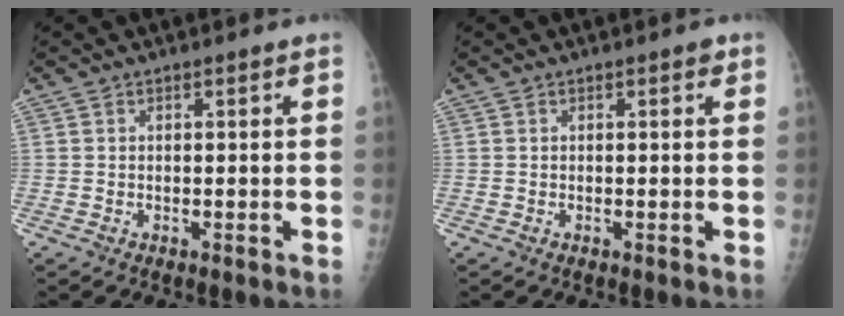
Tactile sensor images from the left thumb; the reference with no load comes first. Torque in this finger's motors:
{"motor_torque": [0.19, 0.03, 0.12, 0.15, 0.00]}